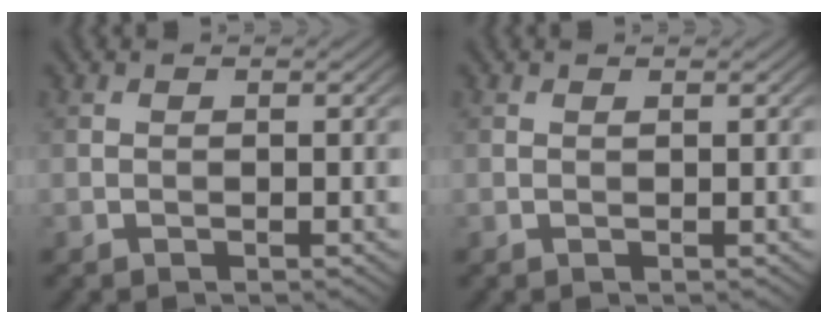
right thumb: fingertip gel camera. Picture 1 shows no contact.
{"total": 0.0}